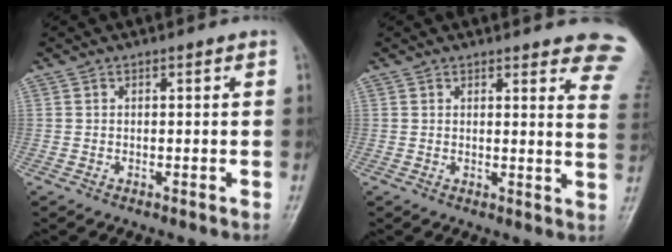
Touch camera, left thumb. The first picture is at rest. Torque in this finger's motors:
{"motor_torque": [2.37, 1.23, 1.32, -1.45, 0.02]}